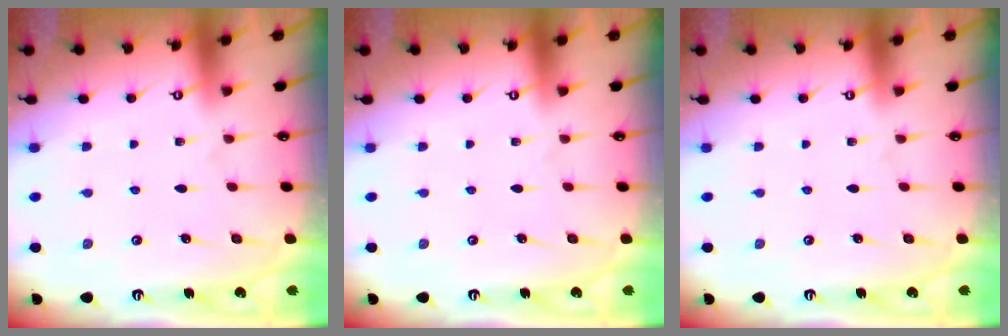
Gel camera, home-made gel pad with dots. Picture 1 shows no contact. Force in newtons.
{"total": 0.0}
{"total": 0.0}